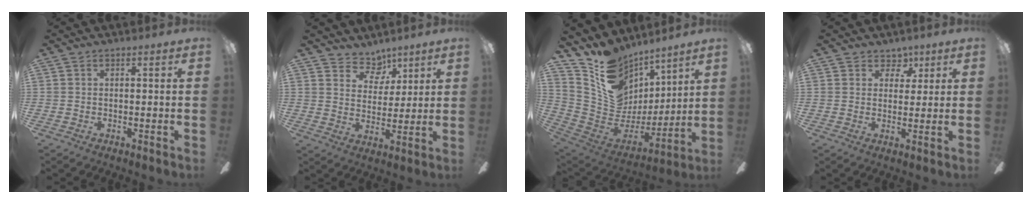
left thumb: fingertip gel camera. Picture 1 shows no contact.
{"total": 7.4, "force": [5.8, 4.5, 1.2], "torque": [-0.019, -0.038, 0.108]}
{"total": 14.9, "force": [10.2, 10.2, 3.7], "torque": [-0.088, -0.082, 0.197]}
{"total": 4.8, "force": [3.0, 3.6, 1.1], "torque": [-0.003, -0.015, 0.050]}